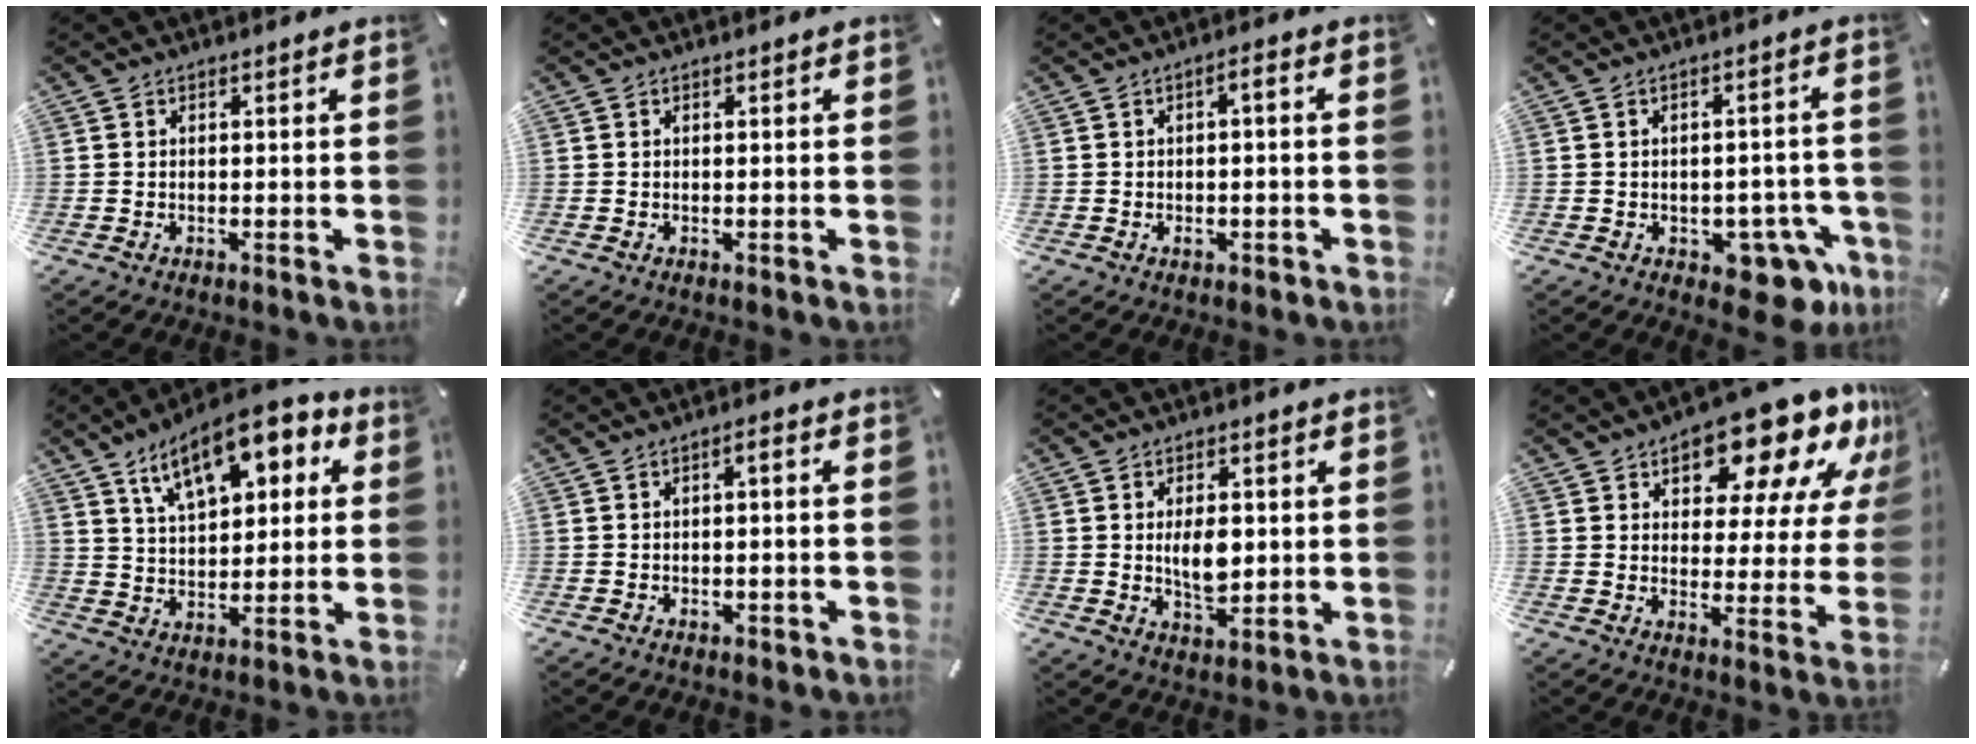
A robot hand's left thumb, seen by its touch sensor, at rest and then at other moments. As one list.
[{"total": 0.0}, {"total": 2.7, "force": [-0.9, 1.3, 2.2], "torque": [-0.038, 0.007, -0.018]}, {"total": 9.4, "force": [-4.4, 5.0, 6.6], "torque": [-0.066, 0.010, -0.070]}, {"total": 14.6, "force": [8.1, 7.2, 9.7], "torque": [-0.163, -0.017, 0.142]}, {"total": 2.1, "force": [-0.4, 1.0, 1.8], "torque": [-0.032, 0.006, -0.009]}, {"total": 7.1, "force": [0.8, 4.4, 5.6], "torque": [-0.092, -0.009, 0.006]}, {"total": 16.8, "force": [12.8, 7.1, 8.3], "torque": [-0.117, -0.101, 0.211]}]